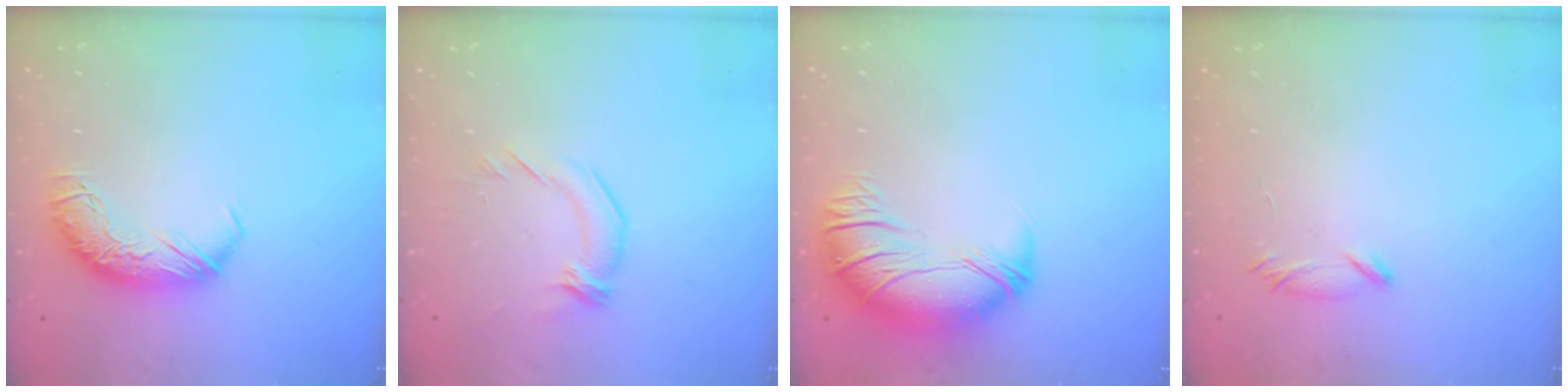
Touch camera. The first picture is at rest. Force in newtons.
{"total": 2.7, "press": 1.7, "slide": 2.1}
{"total": 2.8, "press": 0.2, "slide": 2.8}
{"total": 7.5, "press": 7.5, "slide": 0.5}